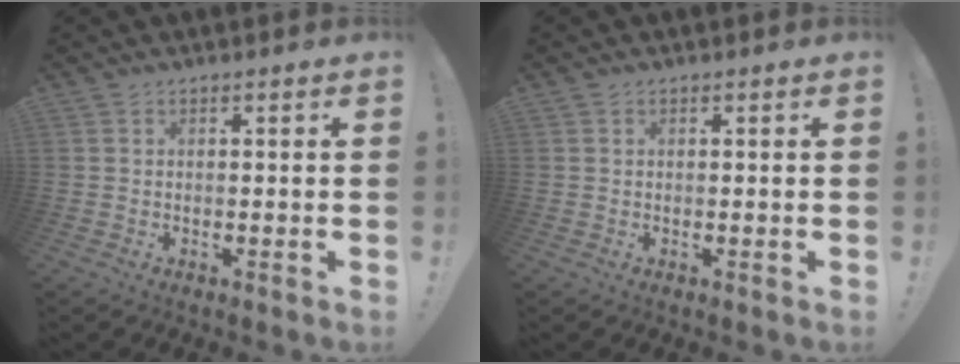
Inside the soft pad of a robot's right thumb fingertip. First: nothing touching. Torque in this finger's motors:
{"motor_torque": [-0.07, 0.15, -0.07, -0.29, 0.05]}